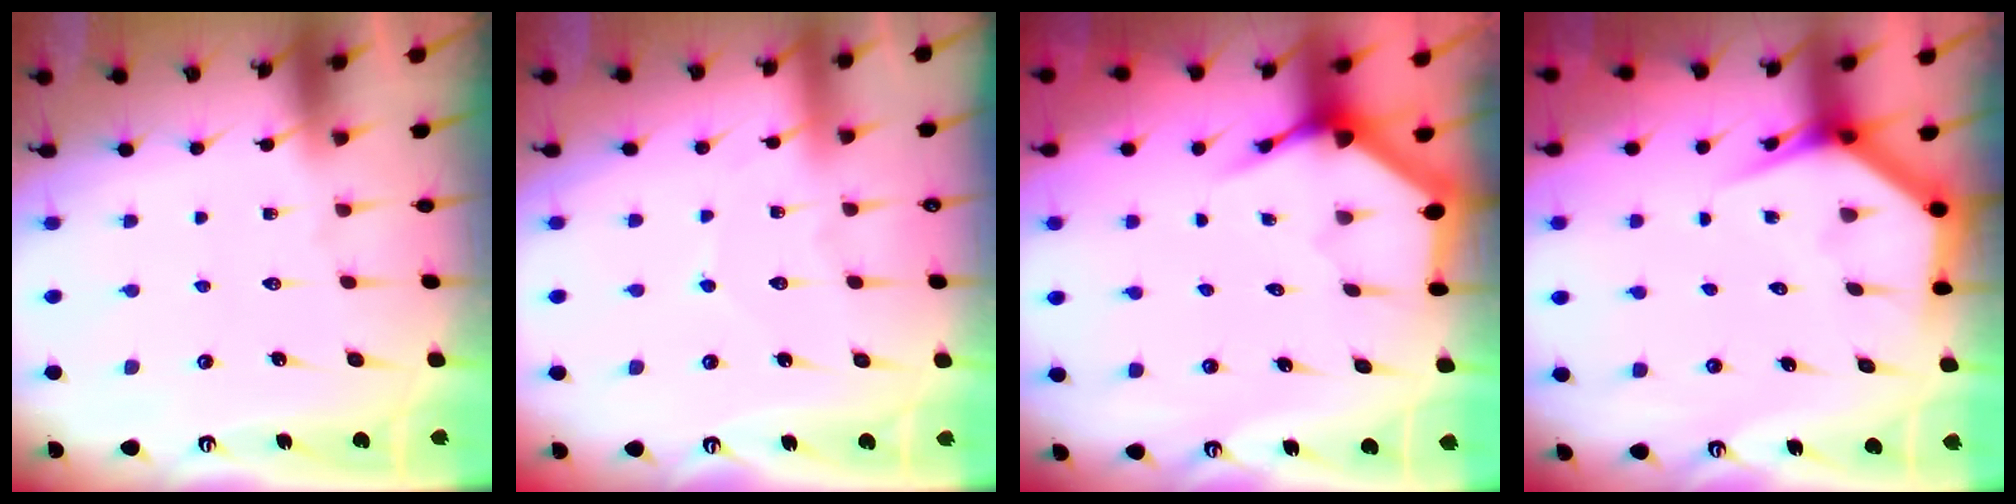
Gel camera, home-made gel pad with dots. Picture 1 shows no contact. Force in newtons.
{"total": 3.4, "press": 3.4, "slide": 0.3}
{"total": 3.7, "press": 3.7, "slide": 0.5}
{"total": 4.2, "press": 4.2, "slide": 0.4}